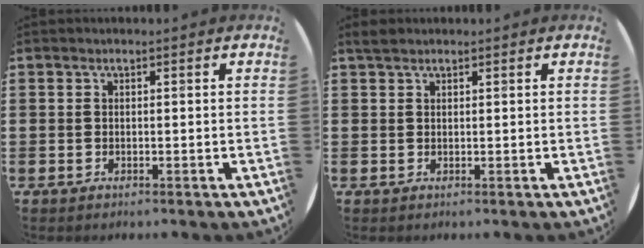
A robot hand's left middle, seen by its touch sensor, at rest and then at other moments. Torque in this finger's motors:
{"motor_torque": [0.29, -0.28, -0.01, 0.03]}